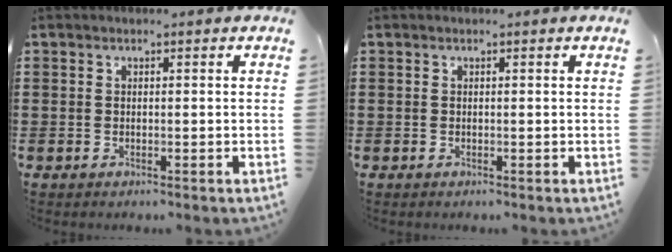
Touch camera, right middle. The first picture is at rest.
{"total": 0.0}